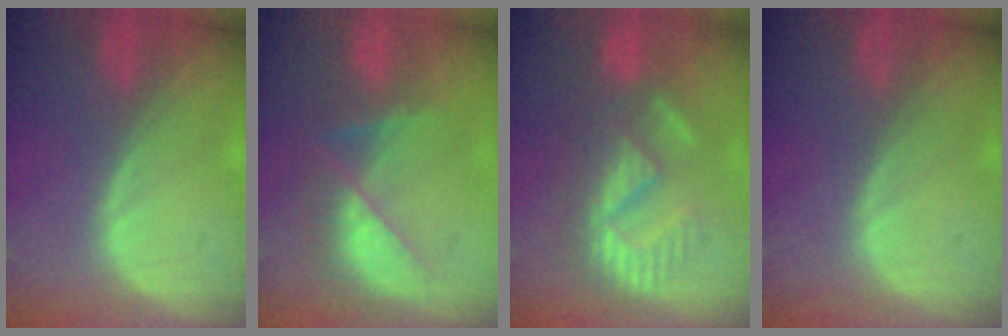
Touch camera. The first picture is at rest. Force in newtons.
{"total": 7.8, "press": 7.0, "slide": 3.4}
{"total": 8.7, "press": 8.5, "slide": 1.7}
{"total": 0.0}